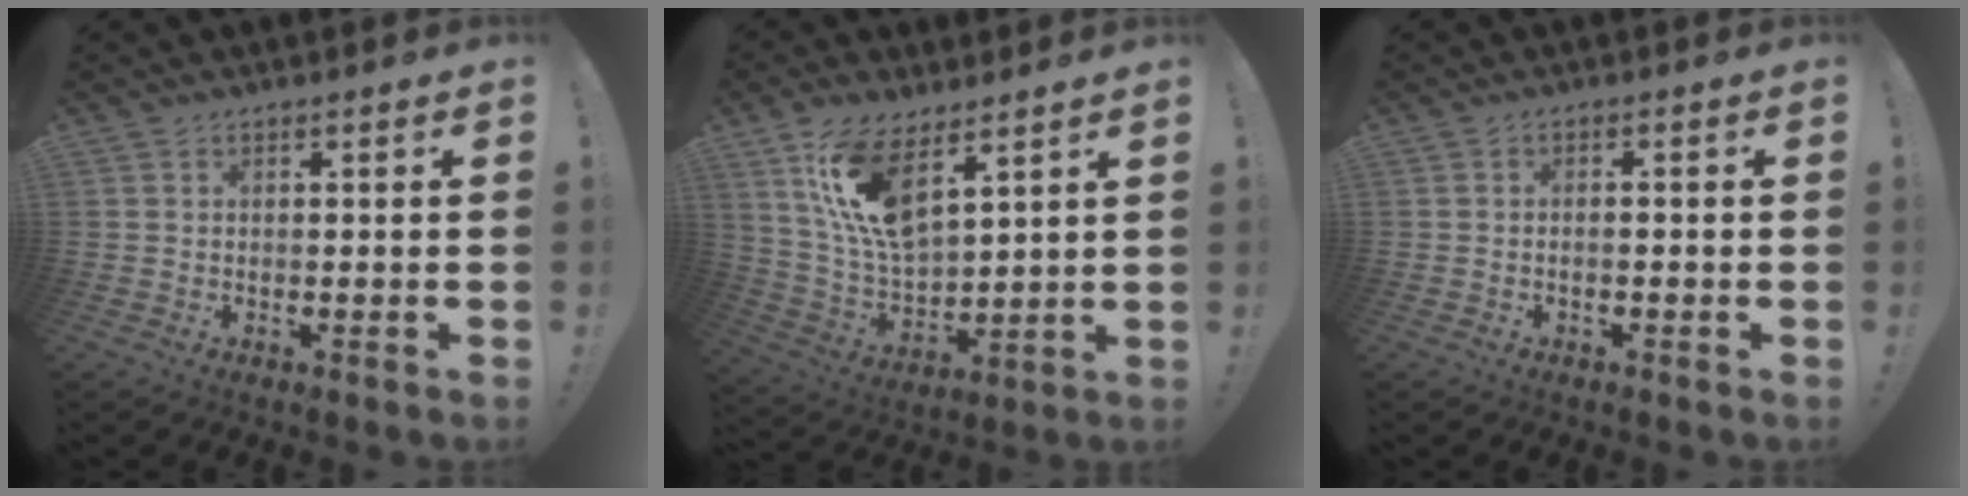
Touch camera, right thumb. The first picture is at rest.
{"total": 14.6, "force": [9.0, 5.8, 10.0], "torque": [-0.208, -0.049, 0.163]}
{"total": 1.3, "force": [-0.9, 0.2, 0.9], "torque": [-0.016, 0.002, -0.015]}